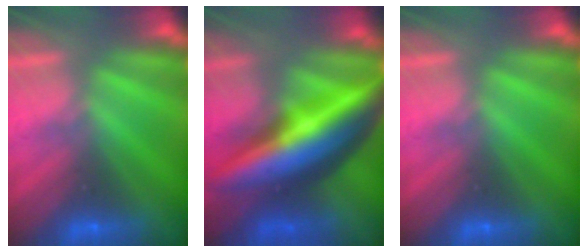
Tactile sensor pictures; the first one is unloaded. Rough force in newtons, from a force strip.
{"total": 8.7}
{"total": 0.0}